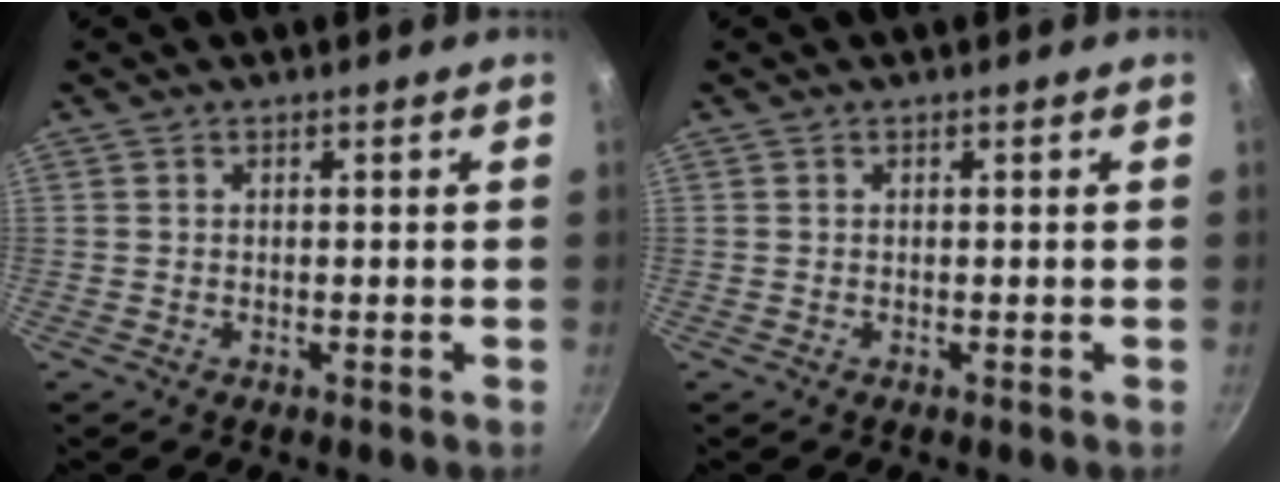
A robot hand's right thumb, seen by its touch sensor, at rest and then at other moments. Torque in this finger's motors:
{"motor_torque": [-0.02, -0.01, 0.27, 0.06, 0.00]}